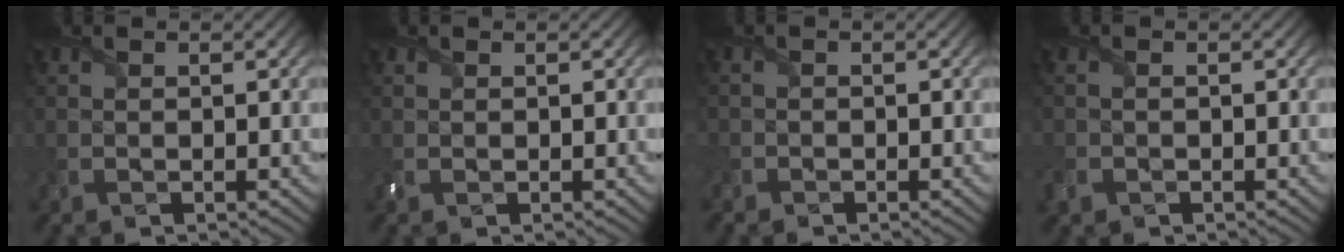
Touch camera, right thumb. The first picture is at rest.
{"total": 0.9, "force": [0.4, 0.6, 0.5], "torque": [-0.015, 0.002, 0.008]}
{"total": 1.4, "force": [-1.0, 1.0, -0.1], "torque": [0.007, -0.003, -0.025]}
{"total": 2.1, "force": [-1.0, 1.7, 0.9], "torque": [-0.032, -0.008, -0.027]}